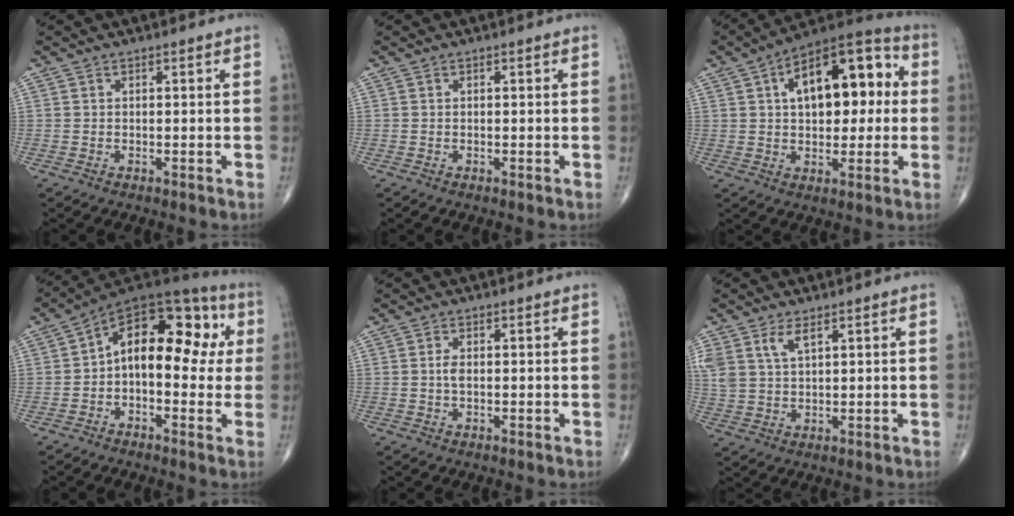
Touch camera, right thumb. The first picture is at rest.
{"total": 0.0}
{"total": 18.6, "force": [3.7, 9.9, 15.3], "torque": [-0.194, 0.031, 0.047]}
{"total": 18.0, "force": [1.7, 10.1, 14.9], "torque": [-0.177, 0.047, 0.014]}
{"total": 1.5, "force": [0.0, 0.7, 1.3], "torque": [-0.027, 0.000, 0.000]}
{"total": 6.2, "force": [3.4, 3.0, 4.3], "torque": [-0.096, -0.007, 0.074]}